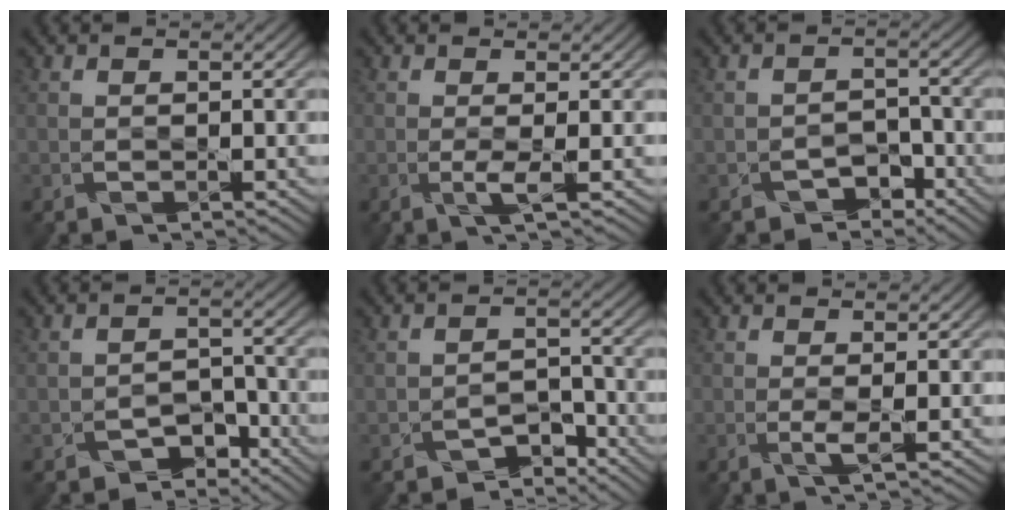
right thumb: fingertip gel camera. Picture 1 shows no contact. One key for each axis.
{"total": 1.6, "fx": -0.1, "fy": -0.3, "fz": 1.6, "tx": -0.034, "ty": 0.002, "tz": -0.008}
{"total": 2.9, "fx": -2.4, "fy": 1.7, "fz": 0.6, "tx": -0.002, "ty": 0.005, "tz": -0.041}
{"total": 3.9, "fx": -3.1, "fy": 2.1, "fz": 1.1, "tx": -0.008, "ty": 0.003, "tz": -0.055}
{"total": 3.5, "fx": -3.0, "fy": 1.6, "fz": 0.8, "tx": -0.003, "ty": 0.004, "tz": -0.052}
{"total": 1.4, "fx": 0.1, "fy": -0.2, "fz": 1.3, "tx": -0.029, "ty": 0.002, "tz": -0.003}